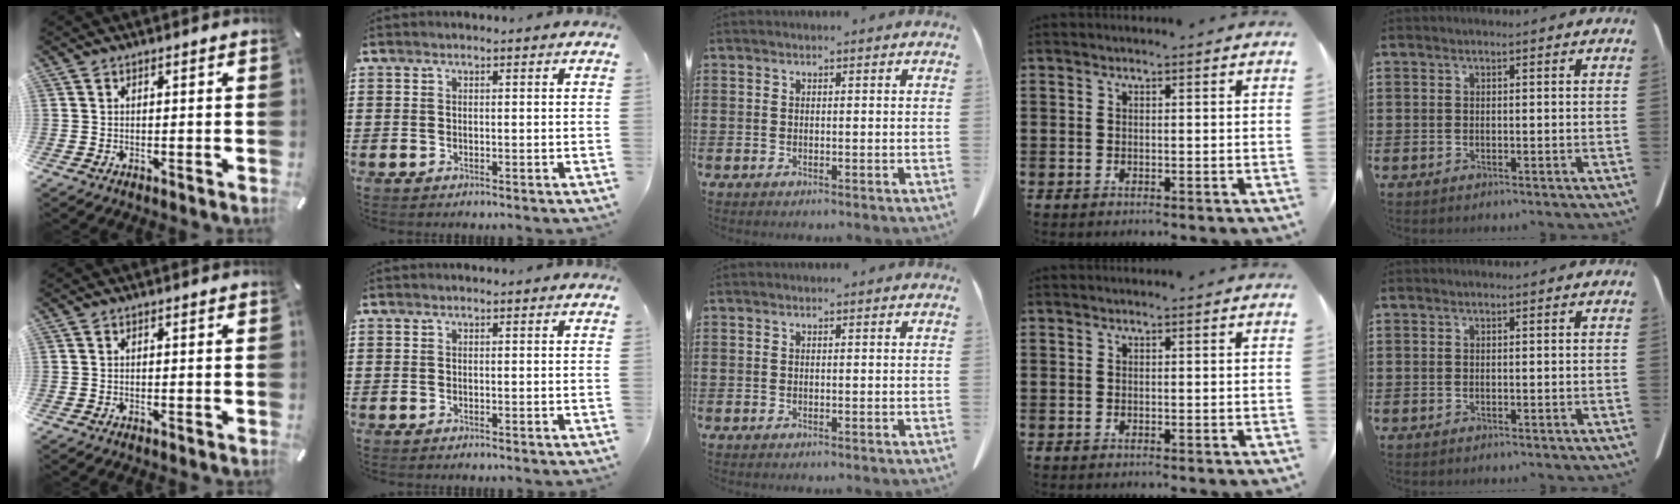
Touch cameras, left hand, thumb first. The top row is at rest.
{}